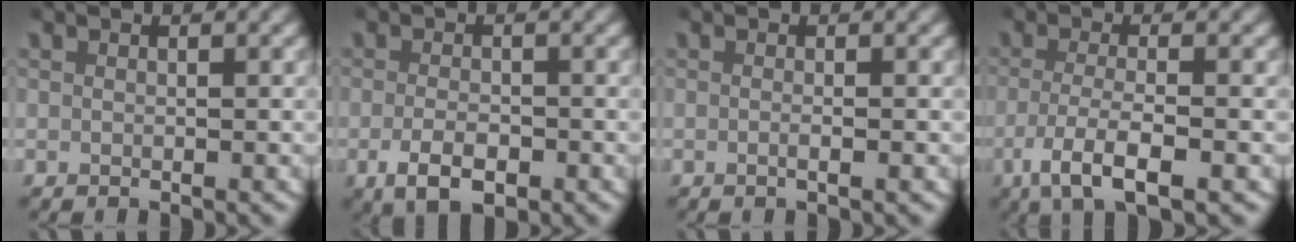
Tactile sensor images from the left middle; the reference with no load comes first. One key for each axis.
{"total": 3.8, "fx": -1.7, "fy": 2.0, "fz": 2.8, "tx": -0.051, "ty": -0.012, "tz": -0.023}
{"total": 0.8, "fx": -0.3, "fy": -0.2, "fz": 0.7, "tx": -0.015, "ty": -0.001, "tz": -0.006}
{"total": 4.8, "fx": -2.3, "fy": 1.4, "fz": 4.0, "tx": -0.083, "ty": -0.014, "tz": -0.032}